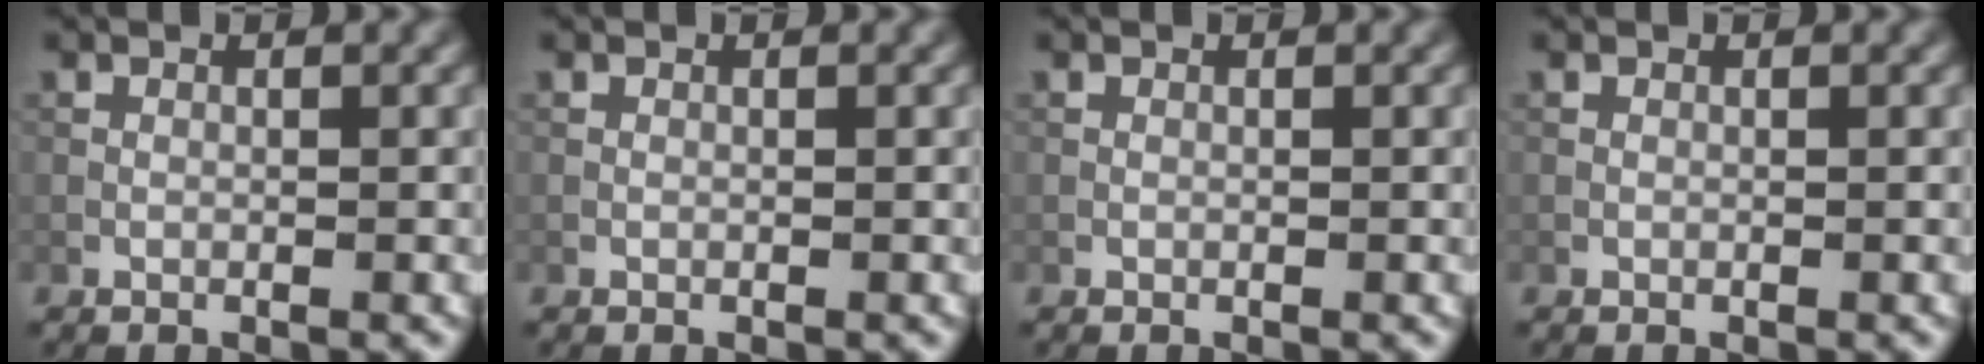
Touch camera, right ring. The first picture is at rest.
{"total": 0.0}
{"total": 0.0}
{"total": 0.0}